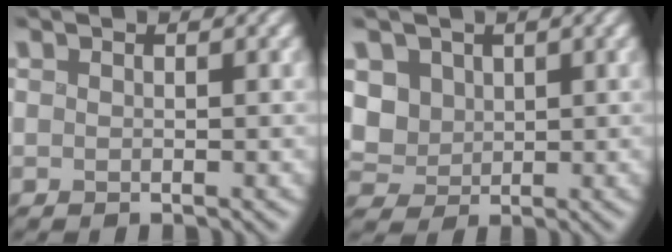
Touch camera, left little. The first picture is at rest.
{"total": 4.4, "force": [0.5, 3.8, 2.1], "torque": [-0.058, 0.005, 0.001]}